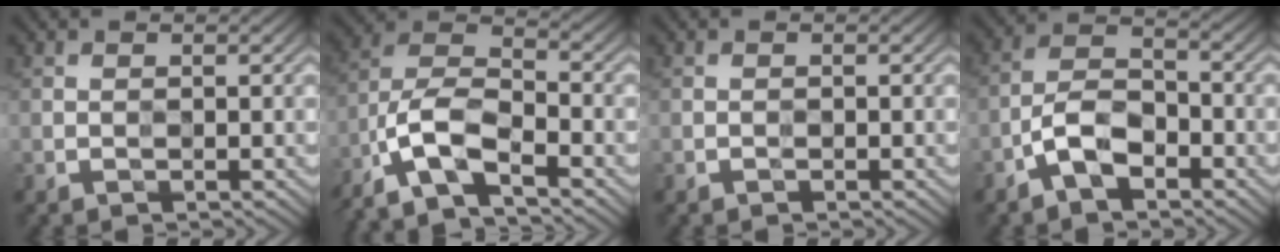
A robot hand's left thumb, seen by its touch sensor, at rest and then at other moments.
{"total": 12.3, "force": [-7.8, 4.4, 8.4], "torque": [-0.175, -0.004, -0.166]}
{"total": 0.0}
{"total": 6.3, "force": [-3.4, 3.0, 4.4], "torque": [-0.079, 0.012, -0.078]}